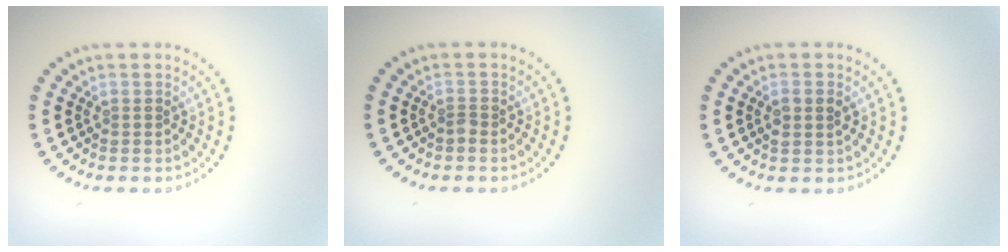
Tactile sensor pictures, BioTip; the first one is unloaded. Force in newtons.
{"total": 0.6, "press": 0.4, "slide": 0.4}
{"total": 1.6, "press": 1.6, "slide": 0.4}